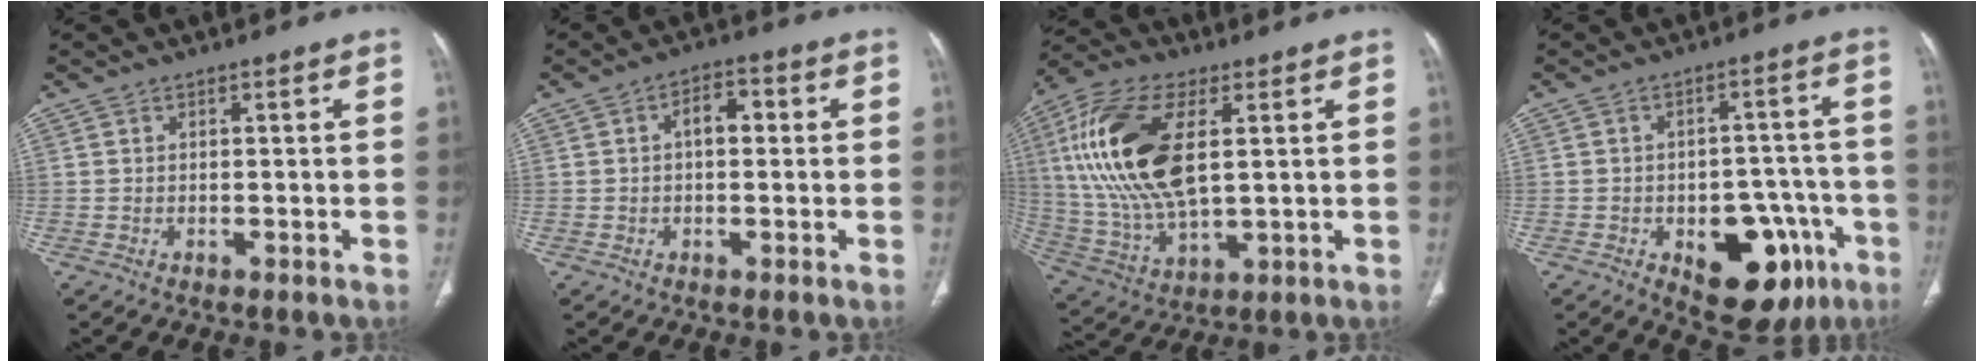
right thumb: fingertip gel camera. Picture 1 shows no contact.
{"total": 4.7, "force": [0.5, 2.8, 3.8], "torque": [-0.053, 0.018, 0.003]}
{"total": 21.6, "force": [4.3, 10.4, 18.4], "torque": [-0.390, -0.008, 0.082]}
{"total": 16.1, "force": [-7.0, 9.0, 11.4], "torque": [-0.109, 0.038, -0.082]}